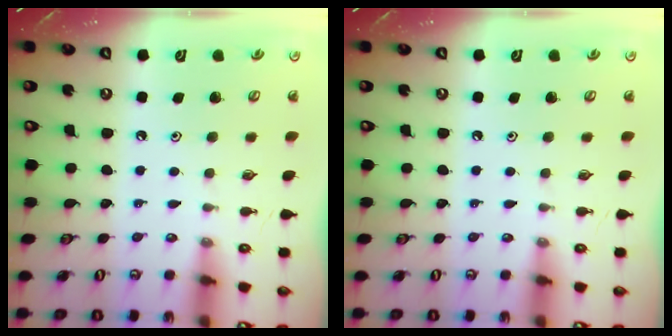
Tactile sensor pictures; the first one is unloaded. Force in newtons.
{"total": 0.0}